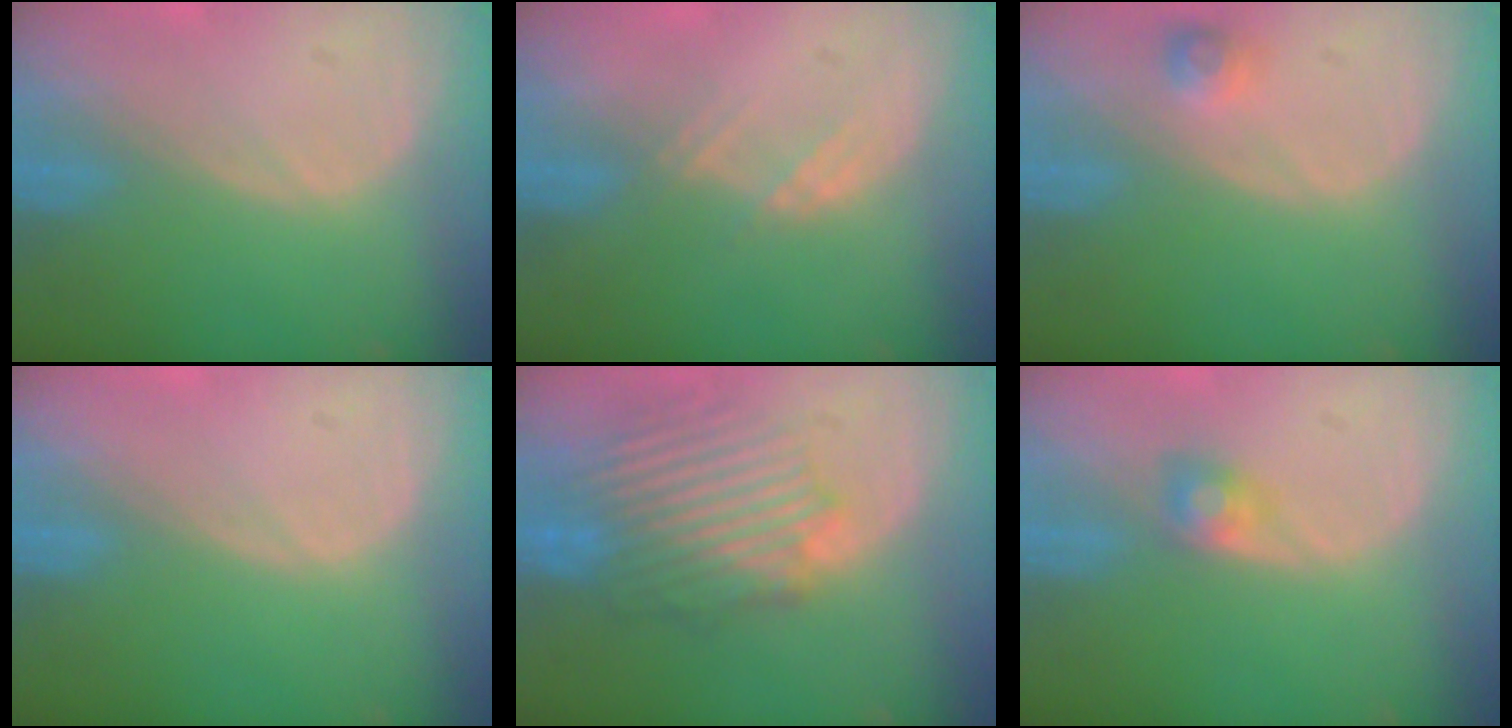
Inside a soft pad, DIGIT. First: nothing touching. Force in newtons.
{"total": 2.3, "press": 2.1, "slide": 0.7}
{"total": 2.2, "press": 2.2, "slide": 0.4}
{"total": 0.0}
{"total": 9.6, "press": 9.4, "slide": 2.2}
{"total": 2.3, "press": 2.3, "slide": 0.2}